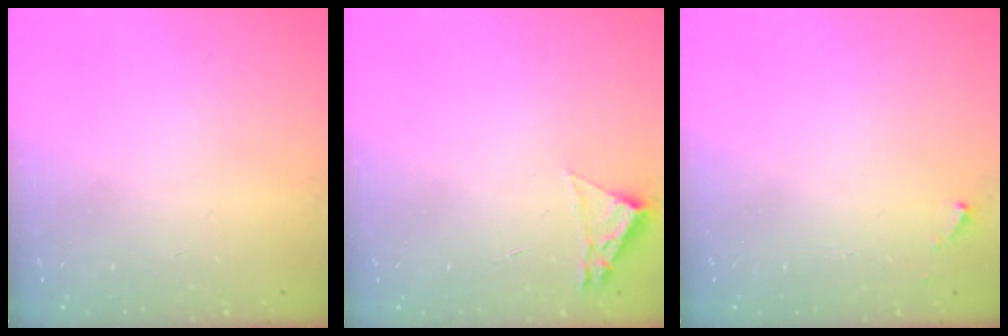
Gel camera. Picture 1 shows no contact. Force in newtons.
{"total": 1.8, "press": 1.8, "slide": 0.2}
{"total": 2.8, "press": 2.8, "slide": 0.1}